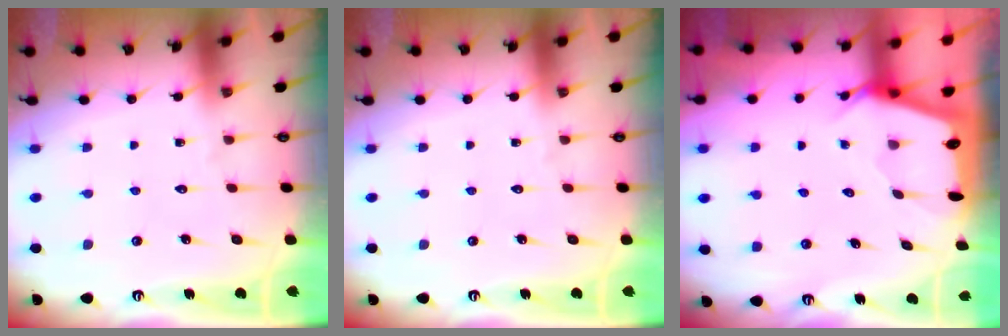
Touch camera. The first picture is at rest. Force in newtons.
{"total": 0.0}
{"total": 2.3, "press": 2.3, "slide": 0.3}